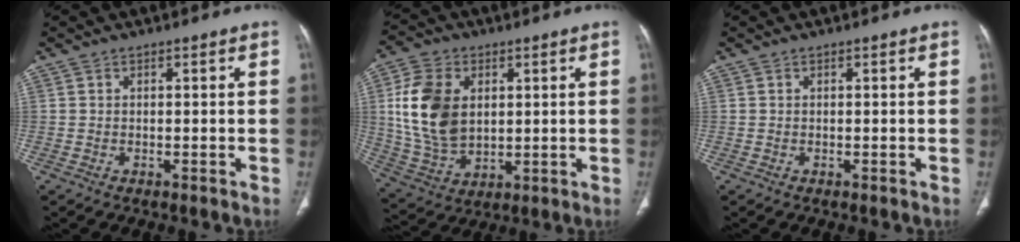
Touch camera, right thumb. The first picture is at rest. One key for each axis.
{"total": 14.7, "fx": 2.7, "fy": 9.8, "fz": 10.6, "tx": -0.198, "ty": -0.009, "tz": 0.056}
{"total": 0.0}